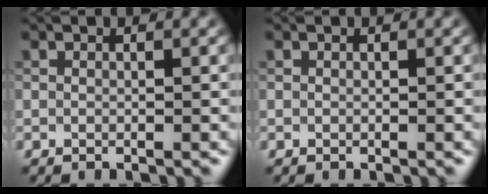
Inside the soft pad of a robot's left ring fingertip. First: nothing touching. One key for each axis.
{"total": 0.0}